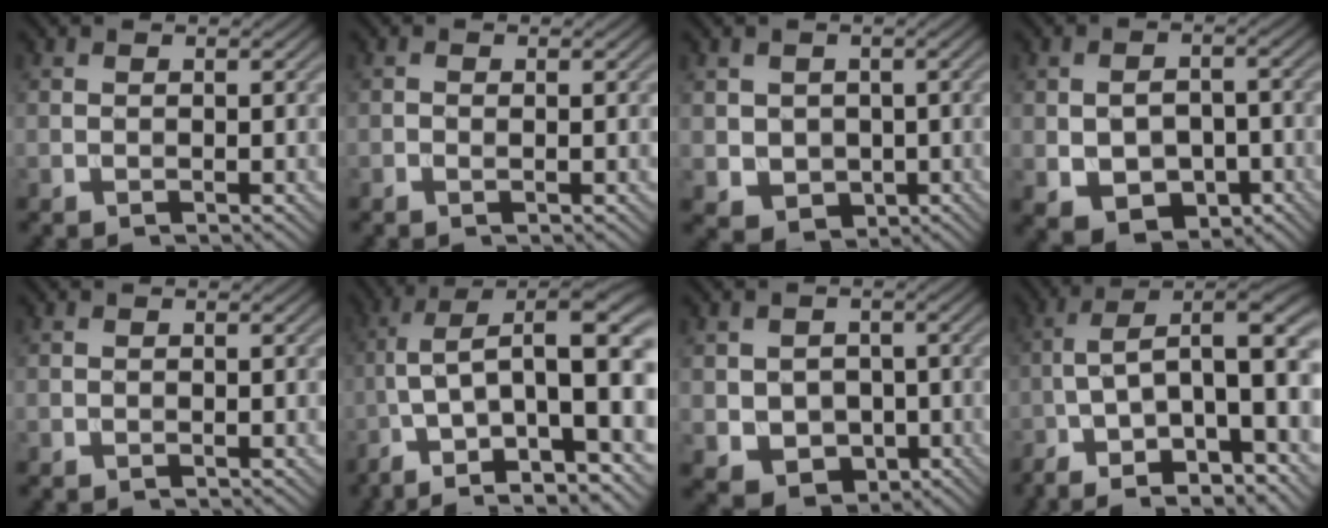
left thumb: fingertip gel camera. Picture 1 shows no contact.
{"total": 0.6, "force": [-0.1, 0.1, 0.6], "torque": [-0.011, -0.001, -0.003]}
{"total": 3.7, "force": [0.1, 3.4, 1.4], "torque": [-0.049, -0.012, -0.001]}
{"total": 6.4, "force": [-2.1, 4.3, 4.3], "torque": [-0.082, -0.014, -0.029]}
{"total": 0.0}
{"total": 15.5, "force": [-2.4, 6.5, 13.9], "torque": [-0.252, -0.001, -0.038]}
{"total": 5.3, "force": [-1.1, 4.5, 2.5], "torque": [-0.066, -0.020, -0.021]}
{"total": 14.9, "force": [-3.6, 4.8, 13.7], "torque": [-0.244, 0.006, -0.052]}